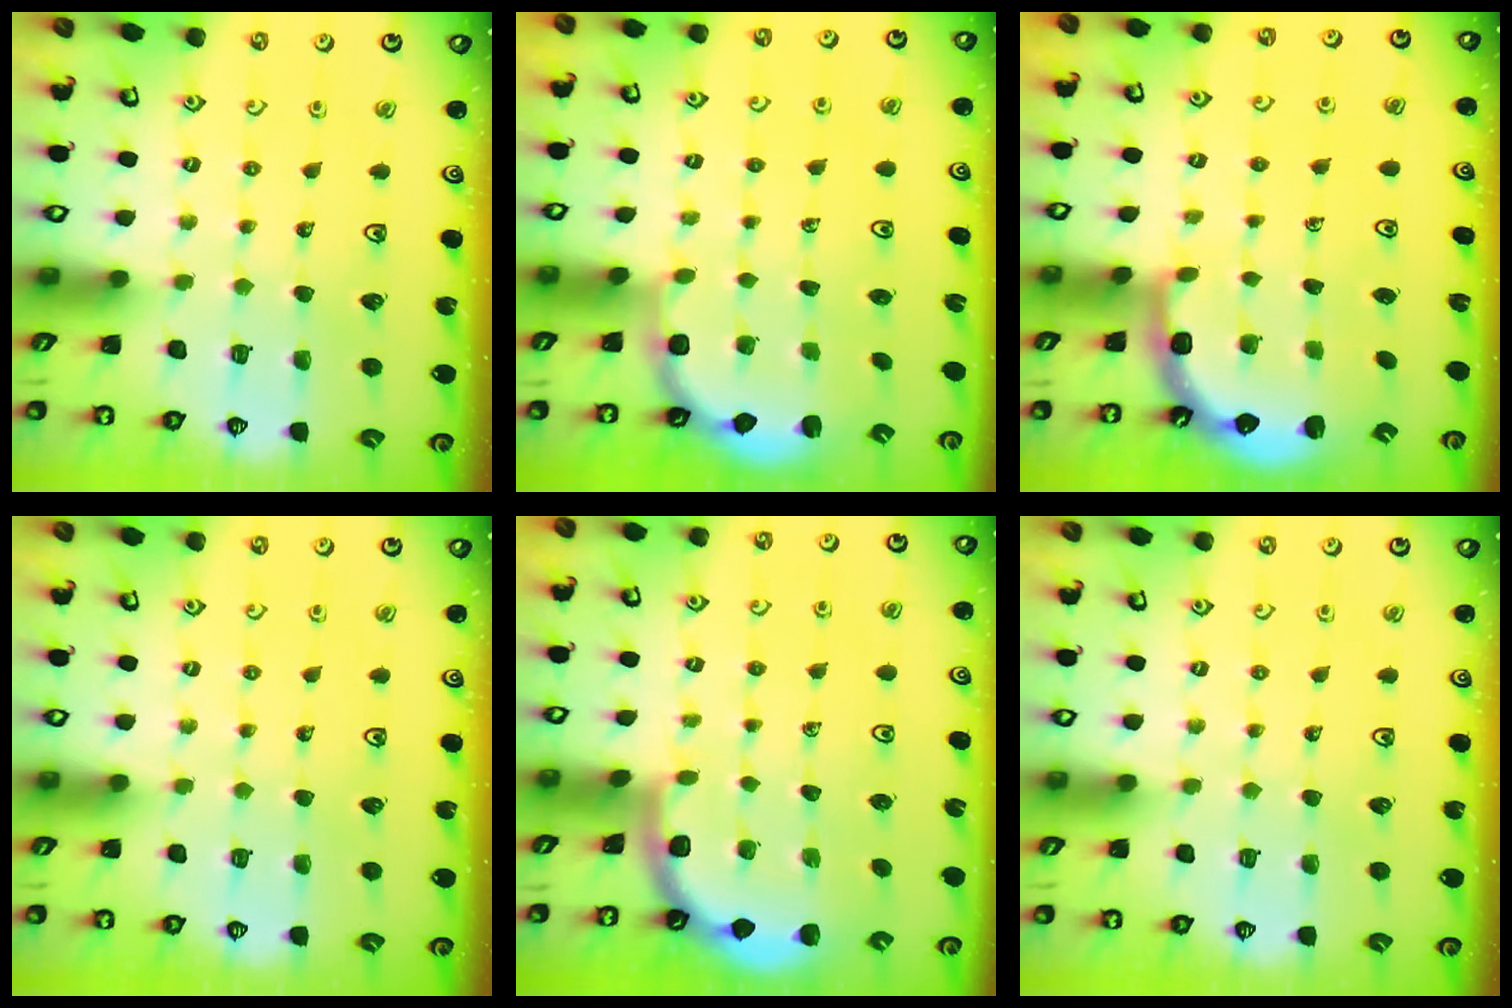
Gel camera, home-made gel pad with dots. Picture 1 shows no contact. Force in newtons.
{"total": 2.9, "press": 2.6, "slide": 1.2}
{"total": 2.7, "press": 2.0, "slide": 1.9}
{"total": 0.0}
{"total": 1.9, "press": 1.9, "slide": 0.0}
{"total": 0.0}